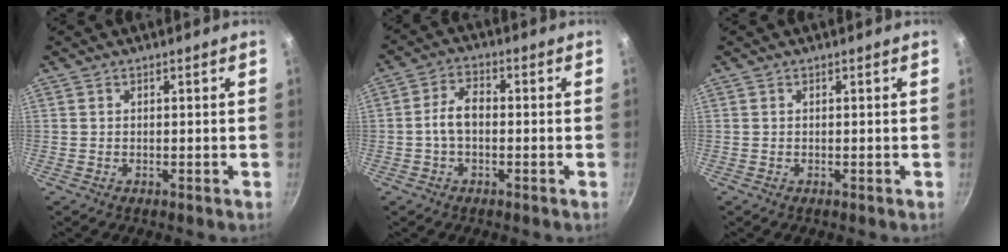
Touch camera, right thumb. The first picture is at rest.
{"total": 5.3, "force": [-0.7, 3.2, 4.2], "torque": [-0.074, 0.025, -0.019]}
{"total": 0.0}